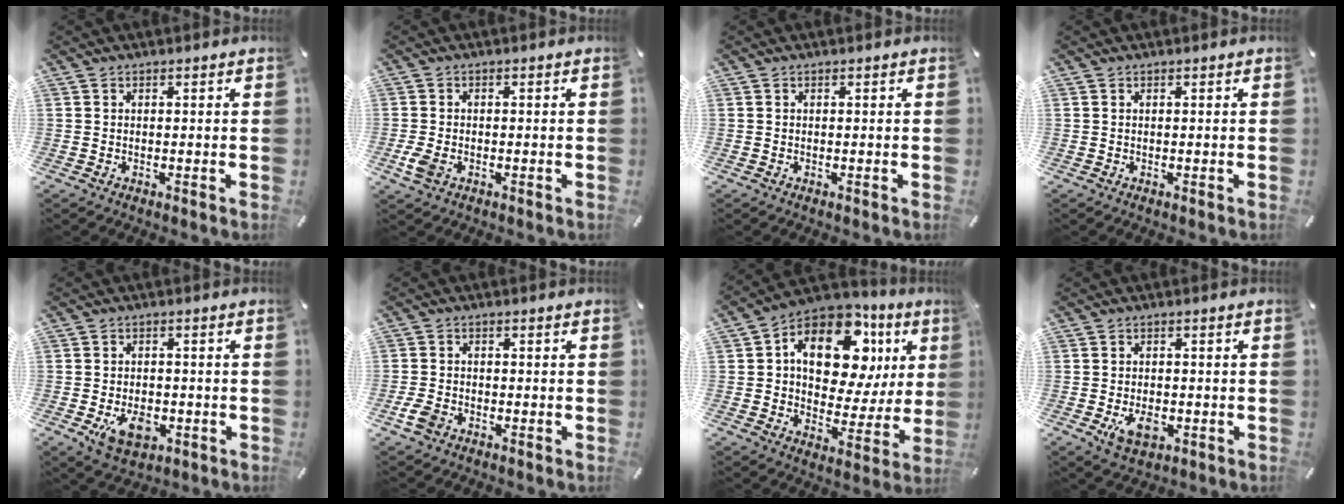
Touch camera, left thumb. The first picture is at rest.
{"total": 3.8, "force": [-1.3, 2.4, 2.6], "torque": [-0.070, -0.004, -0.028]}
{"total": 0.0}
{"total": 0.0}
{"total": 7.6, "force": [-2.4, 5.2, 5.0], "torque": [-0.084, 0.005, -0.042]}
{"total": 3.9, "force": [-1.8, 2.7, 2.1], "torque": [-0.054, 0.002, -0.037]}
{"total": 18.3, "force": [7.1, 11.1, 12.8], "torque": [-0.195, -0.032, 0.122]}
{"total": 6.5, "force": [-2.1, 4.2, 4.4], "torque": [-0.078, 0.001, -0.040]}